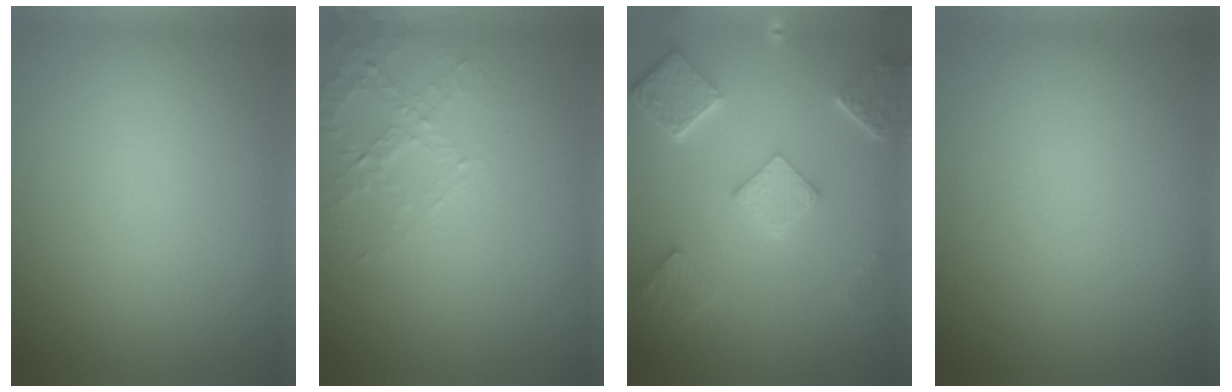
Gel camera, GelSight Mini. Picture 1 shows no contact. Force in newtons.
{"total": 2.2, "press": 2.1, "slide": 0.6}
{"total": 5.0, "press": 3.9, "slide": 3.1}
{"total": 0.0}